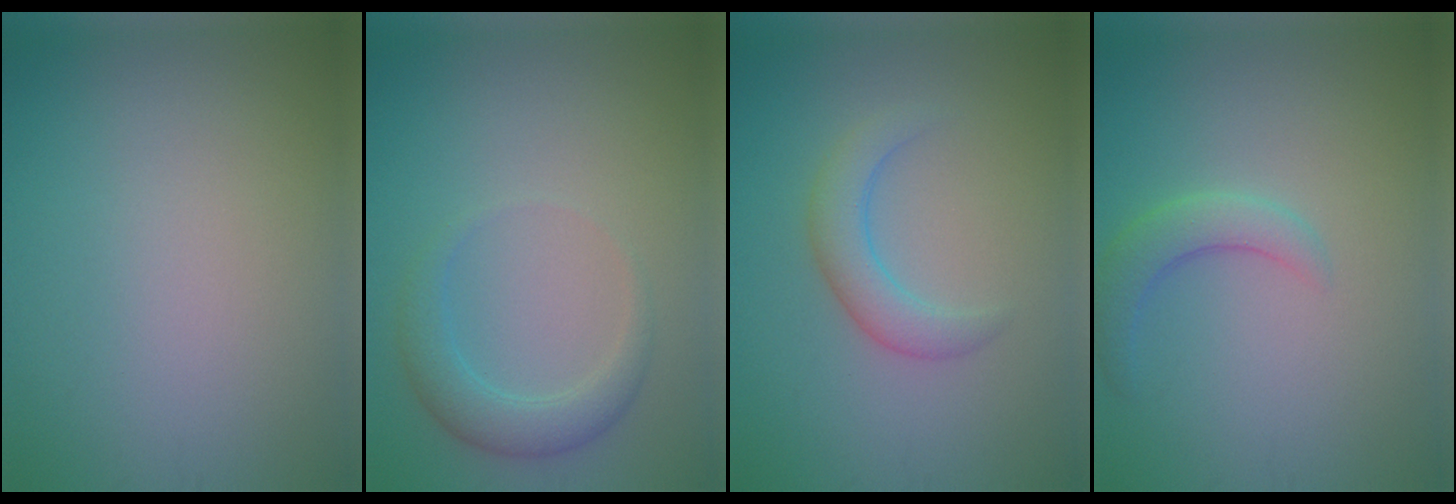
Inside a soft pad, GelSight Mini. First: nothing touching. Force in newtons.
{"total": 2.7, "press": 2.7, "slide": 0.1}
{"total": 2.8, "press": 2.8, "slide": 0.3}
{"total": 2.6, "press": 2.6, "slide": 0.1}